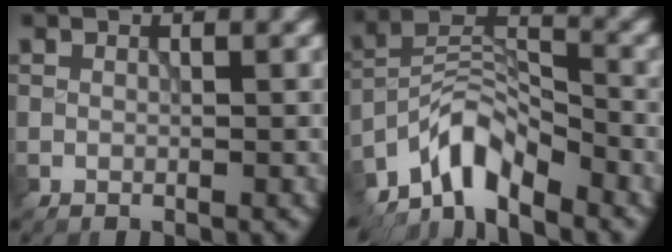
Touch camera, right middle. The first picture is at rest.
{"total": 5.7, "force": [-4.7, 1.9, 2.7], "torque": [-0.036, 0.005, -0.100]}